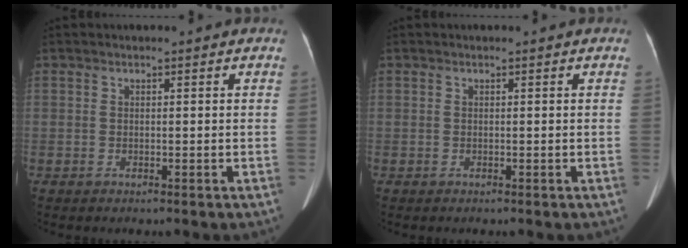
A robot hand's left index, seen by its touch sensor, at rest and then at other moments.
{"total": 0.0}